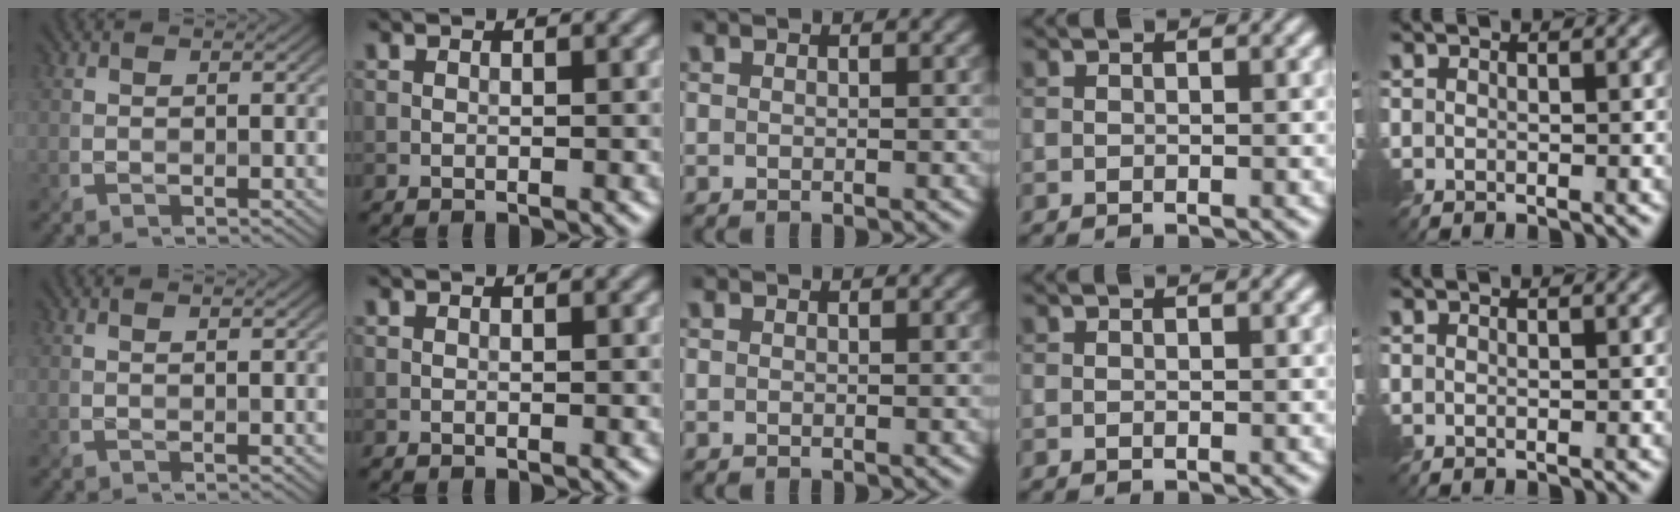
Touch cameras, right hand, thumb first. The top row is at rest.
{"thumb": {"total": 0.6, "force": [0.4, 0.0, 0.4], "torque": [-0.010, -0.002, 0.002]}}